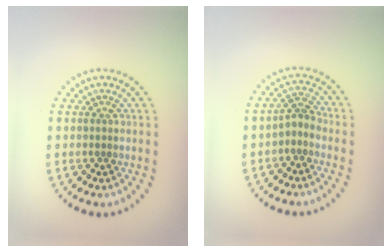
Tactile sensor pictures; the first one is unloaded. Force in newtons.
{"total": 1.8, "press": 1.4, "slide": 1.1}